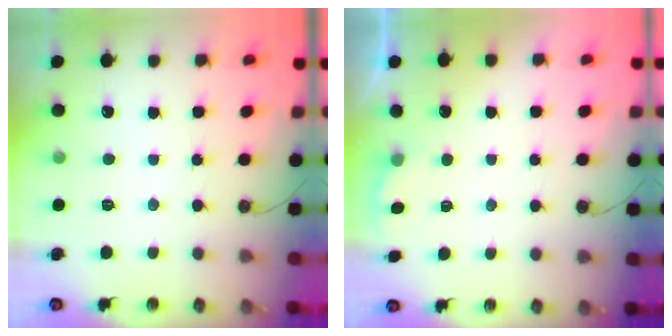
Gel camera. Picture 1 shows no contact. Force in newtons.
{"total": 1.8, "press": 1.7, "slide": 0.8}